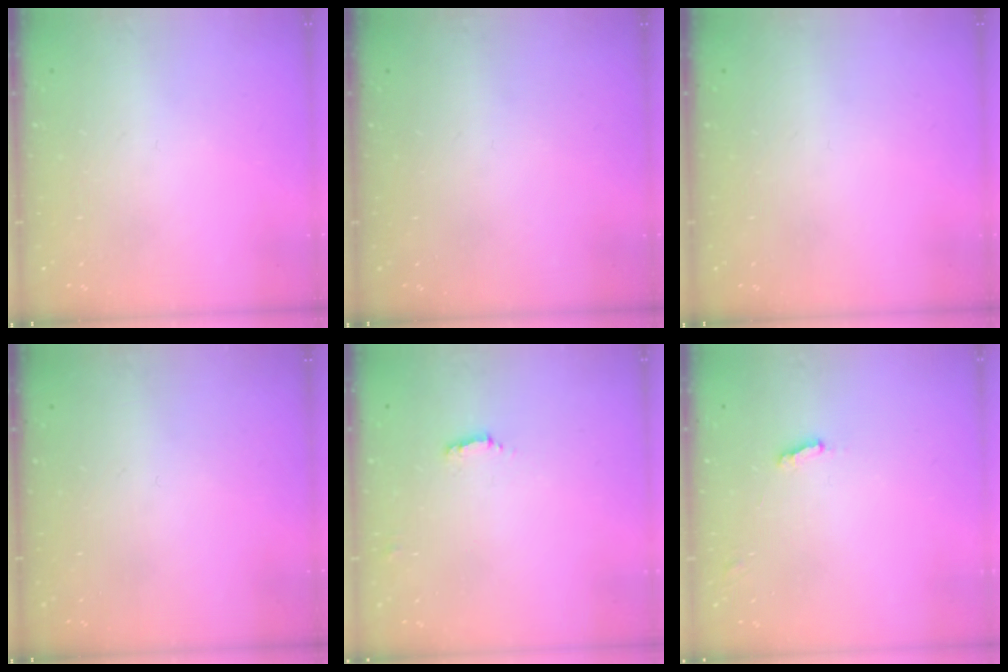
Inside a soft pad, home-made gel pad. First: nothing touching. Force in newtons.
{"total": 0.0}
{"total": 0.0}
{"total": 0.0}
{"total": 1.4, "press": 1.4, "slide": 0.4}
{"total": 1.9, "press": 1.9, "slide": 0.2}